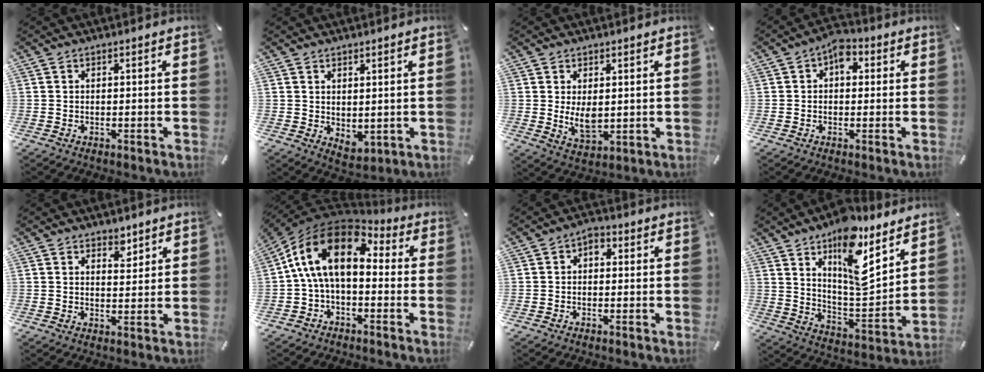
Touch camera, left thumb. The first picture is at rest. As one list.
[{"total": 2.7, "force": [2.0, 1.8, 0.6], "torque": [-0.007, -0.008, 0.037]}, {"total": 6.2, "force": [0.7, 3.9, 4.8], "torque": [-0.094, -0.008, 0.011]}, {"total": 4.8, "force": [0.6, 3.4, 3.3], "torque": [-0.042, 0.005, 0.005]}, {"total": 3.4, "force": [2.5, 2.1, 1.0], "torque": [0.009, -0.017, 0.040]}, {"total": 14.9, "force": [2.2, 9.1, 11.5], "torque": [-0.238, 0.007, 0.030]}, {"total": 2.5, "force": [-0.4, 1.8, 1.6], "torque": [-0.032, 0.012, -0.010]}, {"total": 16.7, "force": [11.2, 7.0, 10.1], "torque": [-0.148, -0.076, 0.189]}]